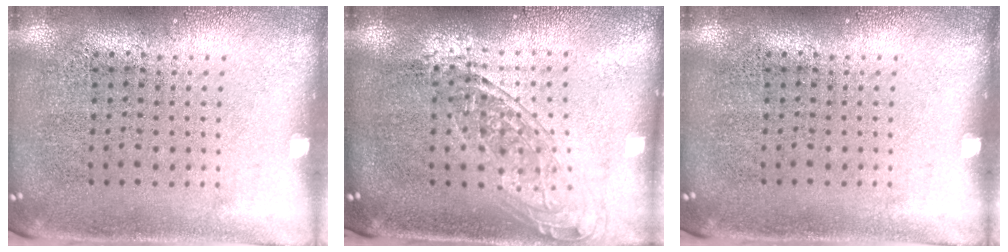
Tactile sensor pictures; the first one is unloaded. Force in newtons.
{"total": 1.5, "press": 1.3, "slide": 0.9}
{"total": 0.0}